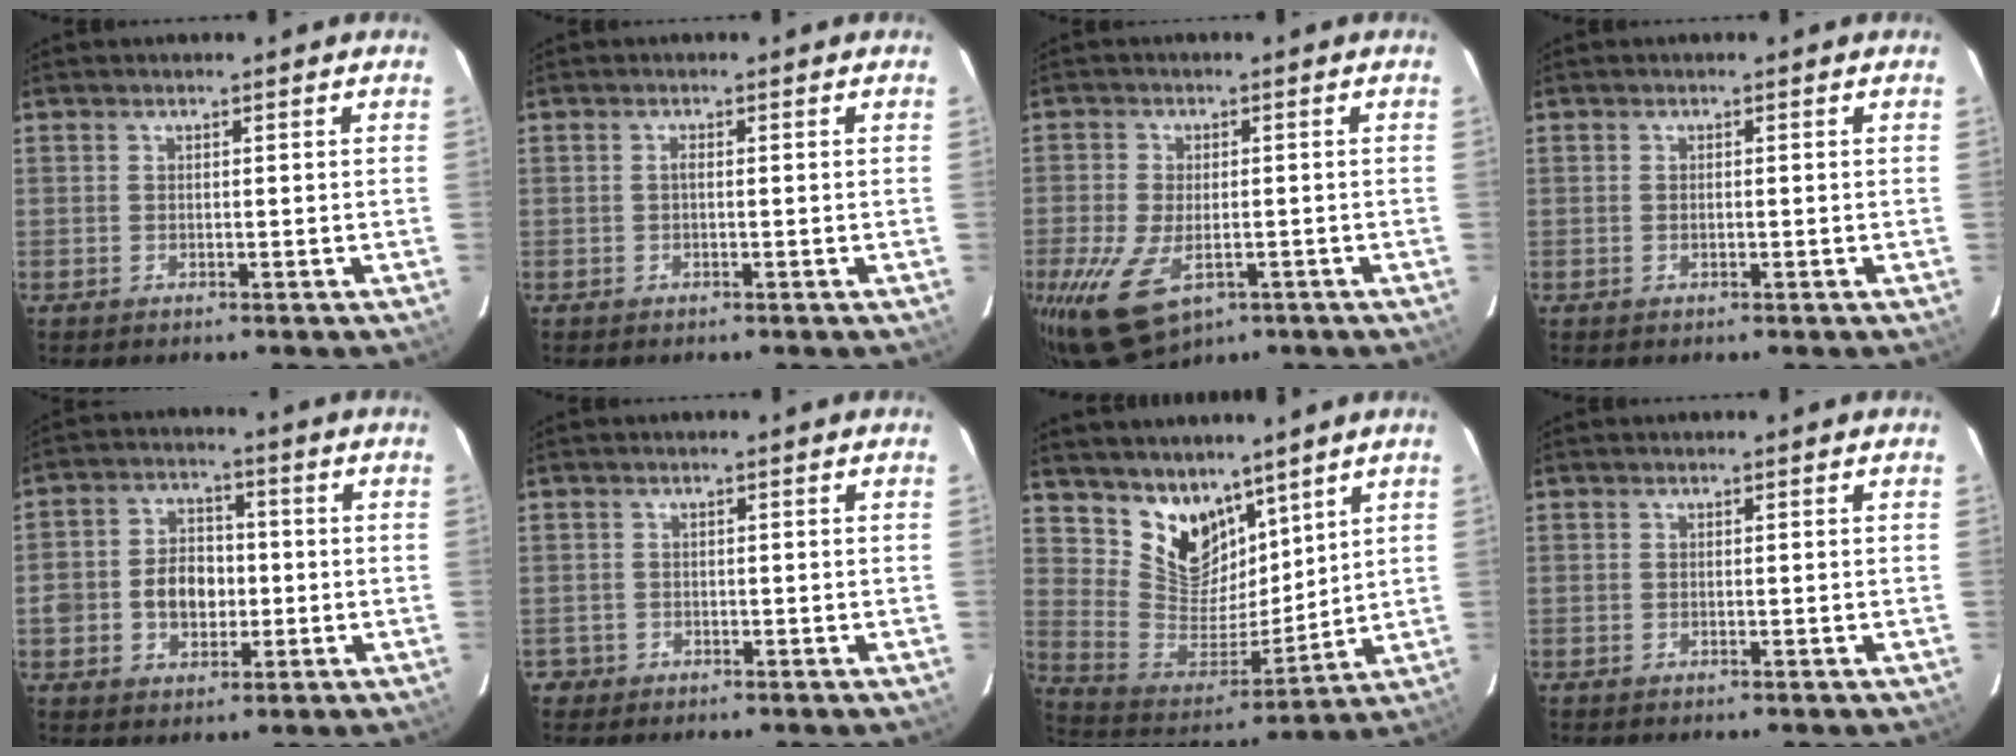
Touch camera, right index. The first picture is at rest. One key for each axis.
{"total": 0.6, "fx": -0.1, "fy": 0.2, "fz": 0.5, "tx": -0.009, "ty": 0.004, "tz": -0.003}
{"total": 11.6, "fx": -4.9, "fy": 6.4, "fz": 8.3, "tx": -0.187, "ty": -0.036, "tz": -0.081}
{"total": 0.5, "fx": -0.1, "fy": 0.3, "fz": 0.4, "tx": -0.008, "ty": 0.001, "tz": -0.002}
{"total": 9.0, "fx": -1.4, "fy": 6.8, "fz": 5.7, "tx": -0.118, "ty": 0.020, "tz": -0.017}
{"total": 2.1, "fx": -0.8, "fy": 2.0, "fz": 0.0, "tx": 0.000, "ty": 0.011, "tz": -0.009}
{"total": 13.0, "fx": 9.2, "fy": 7.9, "fz": 4.7, "tx": -0.096, "ty": -0.002, "tz": 0.189}
{"total": 0.0}